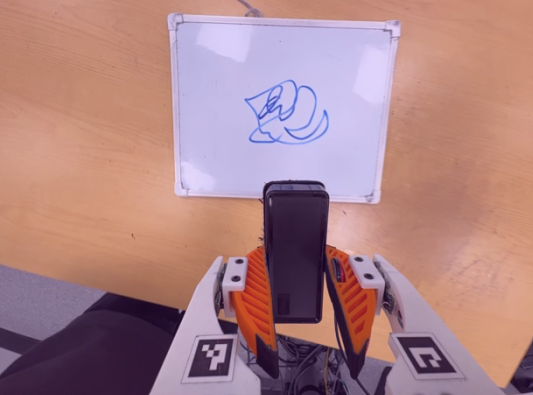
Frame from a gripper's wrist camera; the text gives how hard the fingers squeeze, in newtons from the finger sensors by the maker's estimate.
{"total": 5.5, "left": 4.0, "right": 6.9}